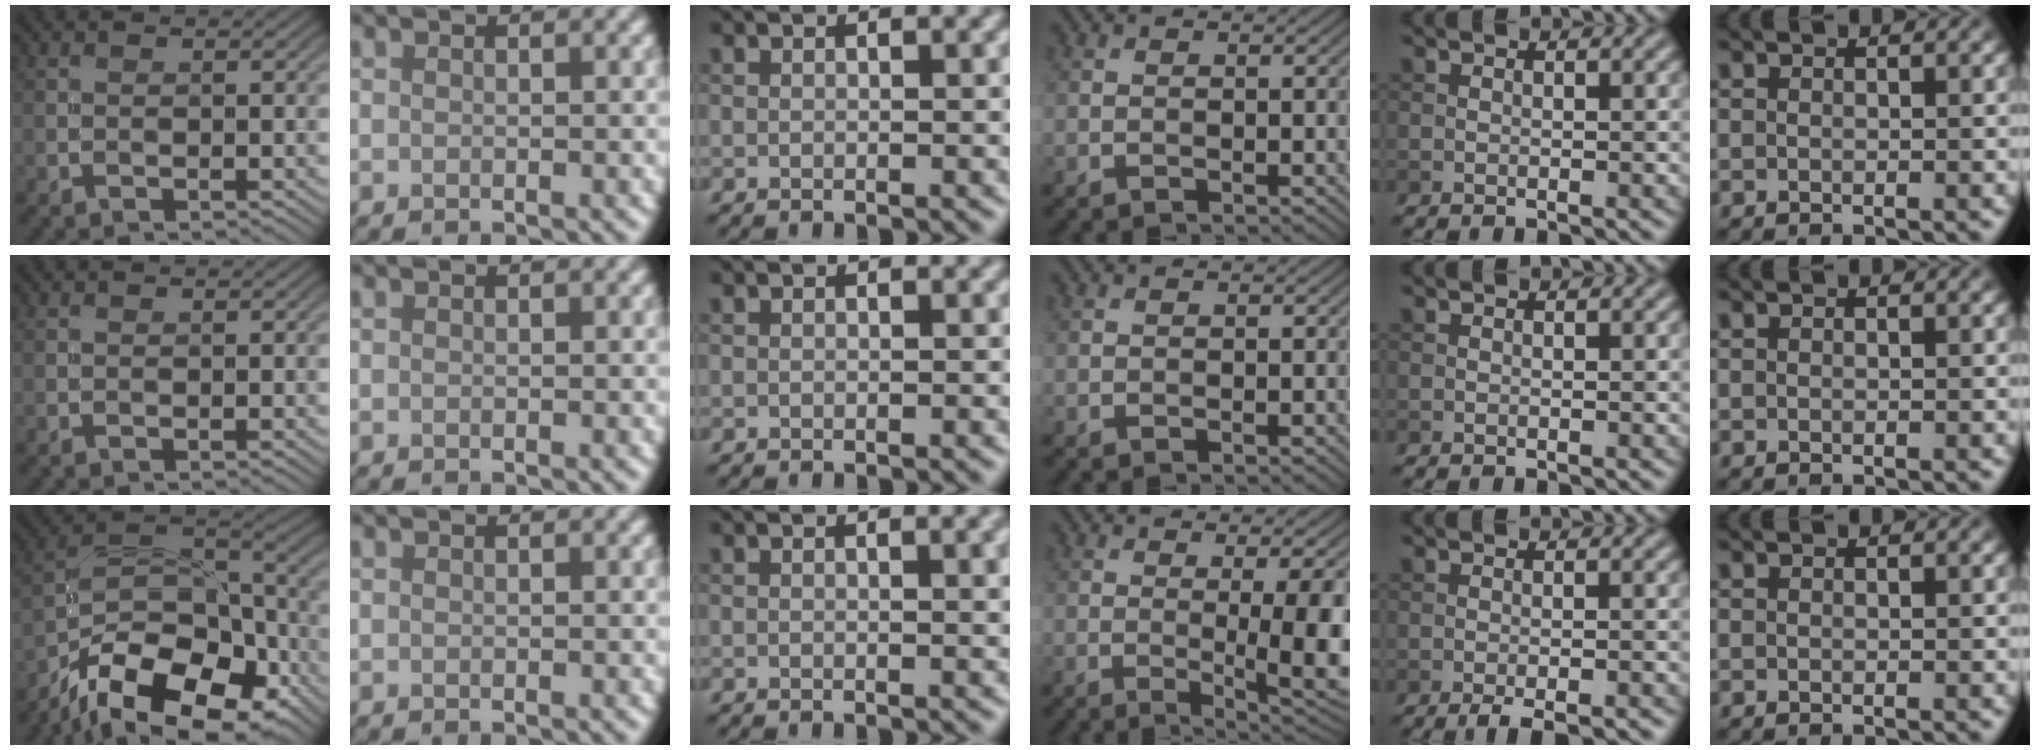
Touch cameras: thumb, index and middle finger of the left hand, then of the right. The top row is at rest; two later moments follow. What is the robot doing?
{"motion": "screw", "object": "medicine bottle"}